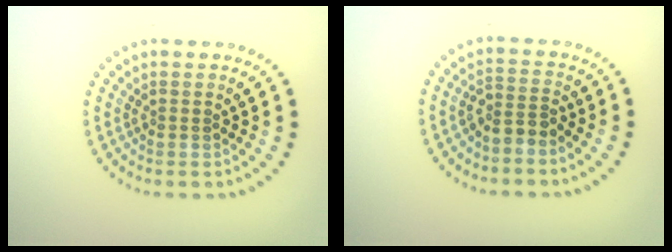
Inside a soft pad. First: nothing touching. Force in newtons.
{"total": 2.1, "press": 1.5, "slide": 1.5}